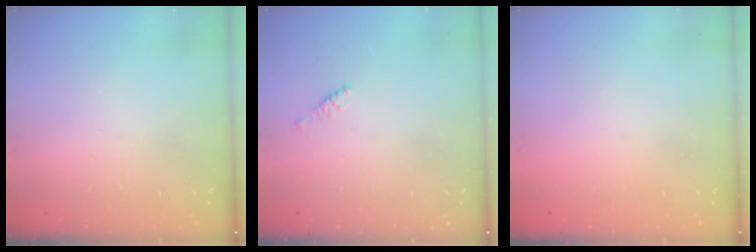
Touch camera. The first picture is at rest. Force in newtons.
{"total": 2.1, "press": 2.0, "slide": 0.6}
{"total": 1.6, "press": 1.6, "slide": 0.2}